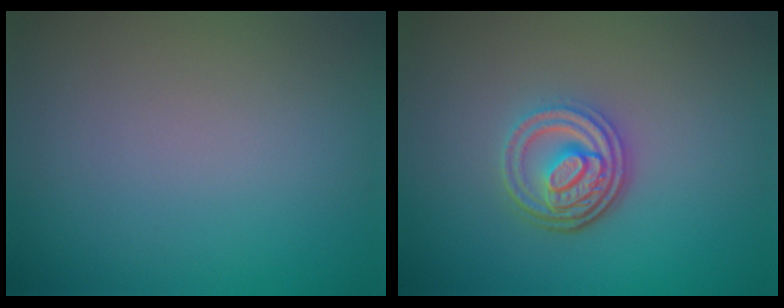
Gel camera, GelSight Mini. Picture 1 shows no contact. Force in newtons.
{"total": 4.3, "press": 3.3, "slide": 2.8}